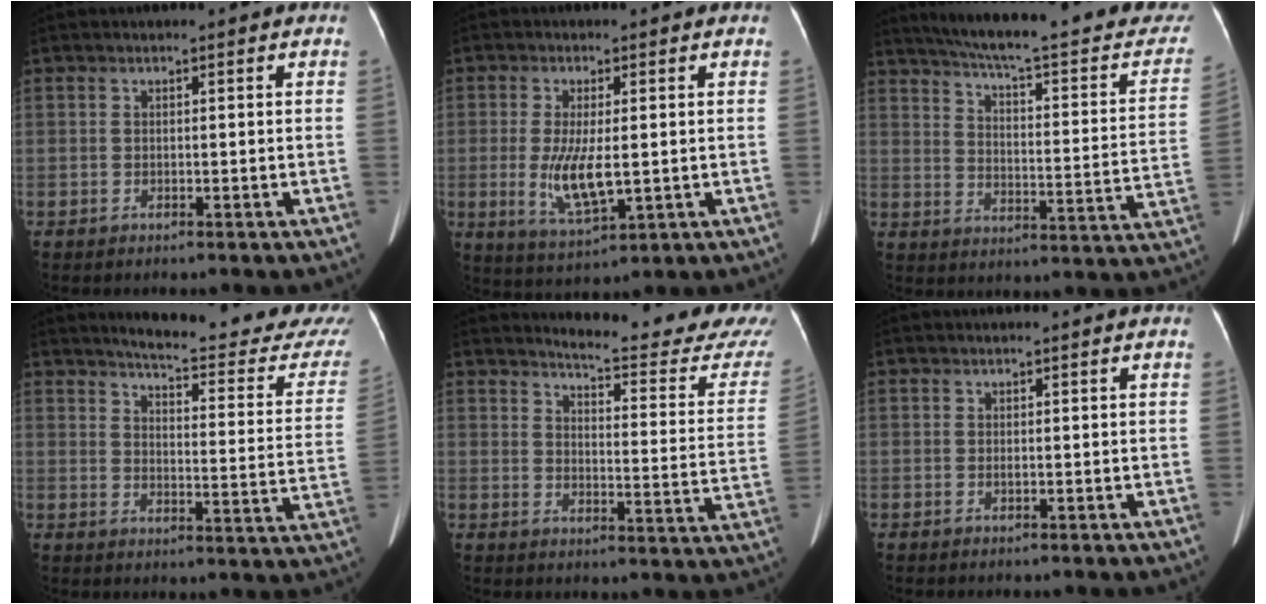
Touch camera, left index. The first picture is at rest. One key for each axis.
{"total": 7.3, "fx": -0.5, "fy": 2.1, "fz": 7.0, "tx": -0.147, "ty": -0.019, "tz": -0.003}
{"total": 27.1, "fx": 23.4, "fy": 4.1, "fz": 13.1, "tx": -0.190, "ty": -0.041, "tz": 0.288}
{"total": 21.6, "fx": 20.0, "fy": 1.4, "fz": 8.0, "tx": -0.100, "ty": -0.096, "tz": 0.226}
{"total": 19.8, "fx": 18.9, "fy": 0.6, "fz": 5.8, "tx": -0.074, "ty": -0.124, "tz": 0.210}
{"total": 0.0}